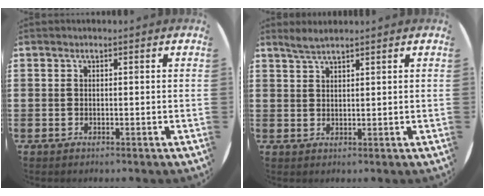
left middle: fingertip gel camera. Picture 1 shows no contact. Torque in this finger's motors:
{"motor_torque": [0.49, -0.38, -0.04, 0.04]}